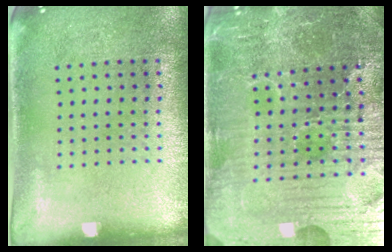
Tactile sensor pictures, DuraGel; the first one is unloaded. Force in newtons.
{"total": 5.2, "press": 5.0, "slide": 1.4}